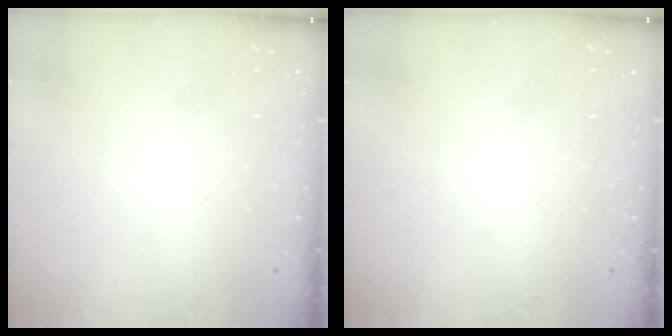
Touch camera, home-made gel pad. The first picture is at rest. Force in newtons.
{"total": 0.0}